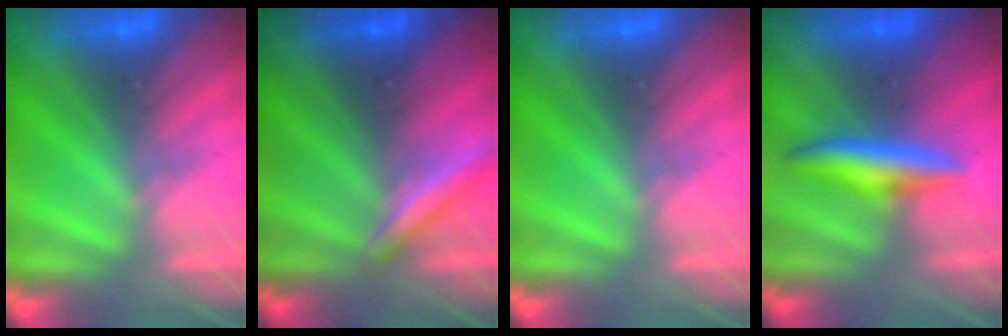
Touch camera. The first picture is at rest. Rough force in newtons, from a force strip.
{"total": 1.9}
{"total": 0.0}
{"total": 2.6}